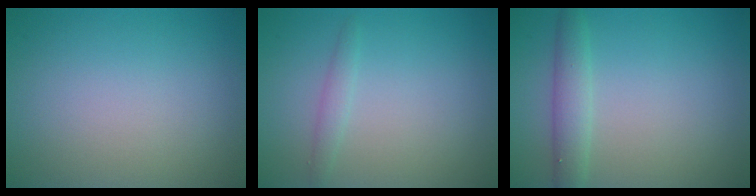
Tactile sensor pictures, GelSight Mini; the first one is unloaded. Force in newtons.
{"total": 1.1, "press": 1.1, "slide": 0.0}
{"total": 2.4, "press": 2.4, "slide": 0.1}